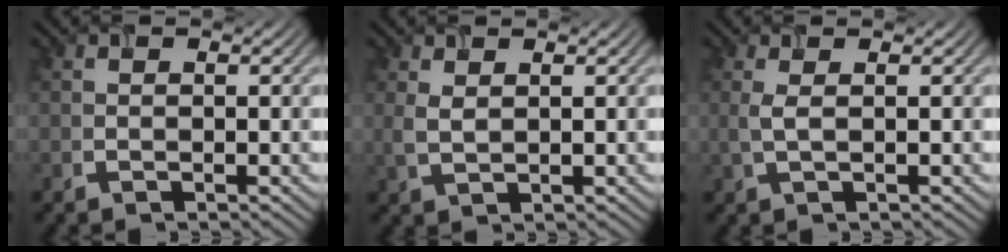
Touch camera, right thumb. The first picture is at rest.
{"total": 1.9, "force": [1.0, 0.8, 1.5], "torque": [-0.043, -0.003, 0.024]}
{"total": 1.8, "force": [0.4, 0.4, 1.7], "torque": [-0.040, 0.004, 0.008]}